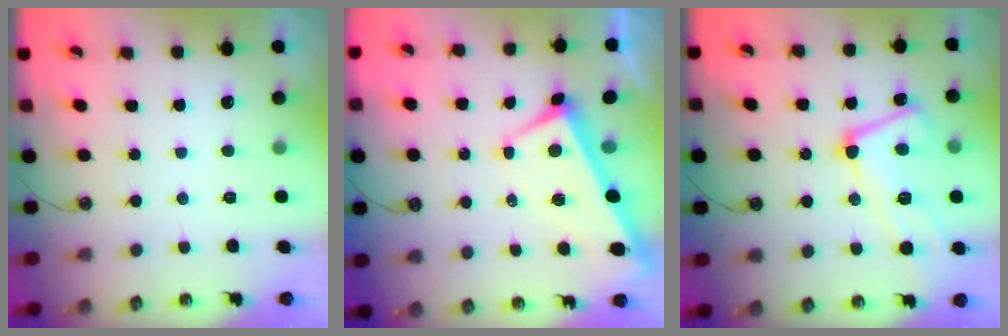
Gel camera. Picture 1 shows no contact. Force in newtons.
{"total": 0.9, "press": 0.6, "slide": 0.8}
{"total": 8.4, "press": 8.2, "slide": 1.6}